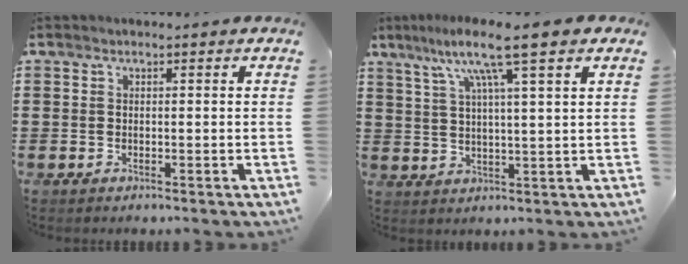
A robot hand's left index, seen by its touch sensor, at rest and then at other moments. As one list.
[{"total": 9.3, "force": [5.9, 0.1, 7.2], "torque": [-0.149, -0.010, 0.095]}]